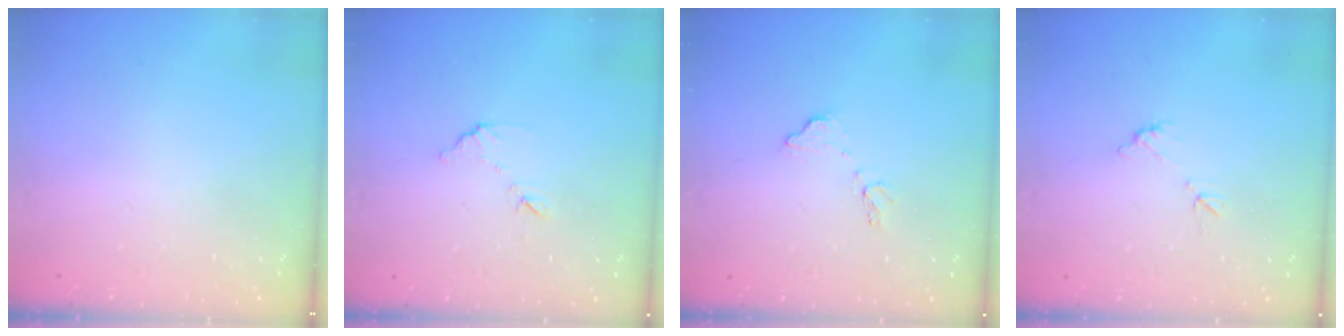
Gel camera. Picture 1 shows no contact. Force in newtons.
{"total": 7.2, "press": 7.2, "slide": 0.4}
{"total": 9.8, "press": 9.8, "slide": 0.5}
{"total": 4.5, "press": 4.5, "slide": 0.2}